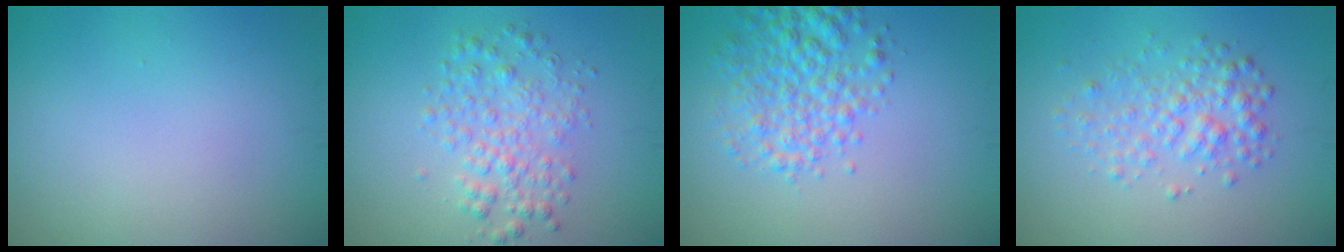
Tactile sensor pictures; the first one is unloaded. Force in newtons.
{"total": 3.3, "press": 3.3, "slide": 0.1}
{"total": 4.6, "press": 4.6, "slide": 0.2}
{"total": 3.1, "press": 3.1, "slide": 0.1}